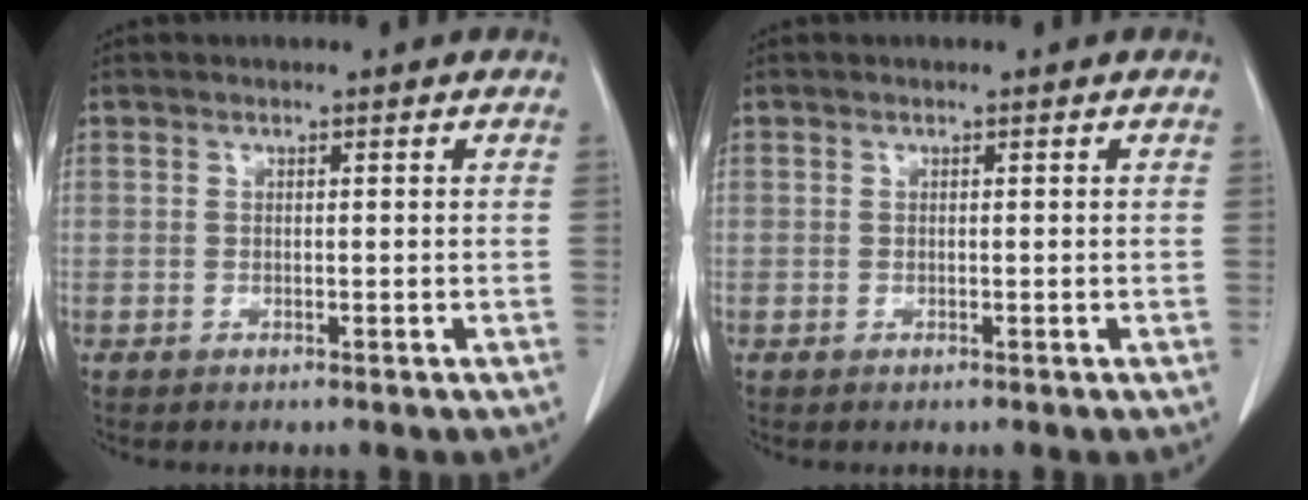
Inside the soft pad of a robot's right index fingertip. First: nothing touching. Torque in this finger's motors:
{"motor_torque": [0.00, 0.00, 0.00, 0.00]}